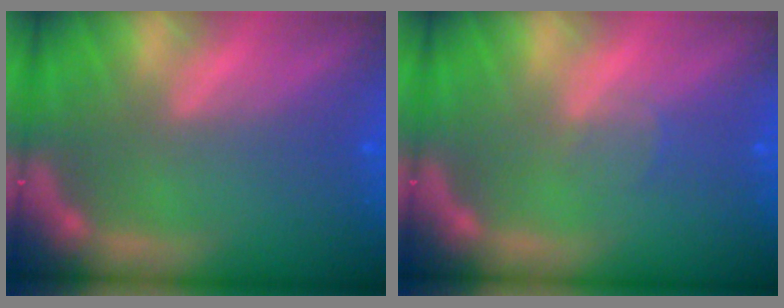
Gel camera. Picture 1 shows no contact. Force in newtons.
{"total": 1.0}